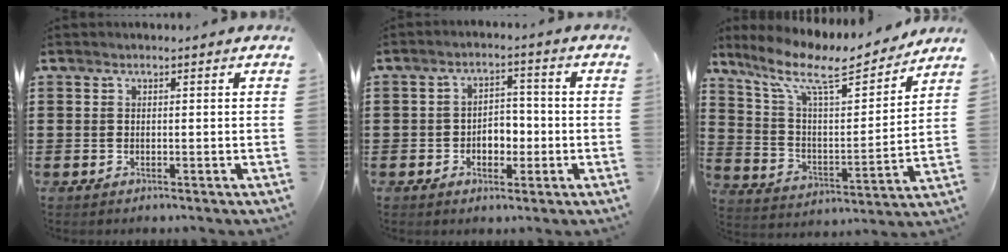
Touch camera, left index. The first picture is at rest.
{"total": 4.0, "force": [-1.2, 2.8, 2.6], "torque": [-0.054, 0.009, -0.028]}
{"total": 11.7, "force": [8.7, 3.0, 7.2], "torque": [-0.166, -0.045, 0.145]}